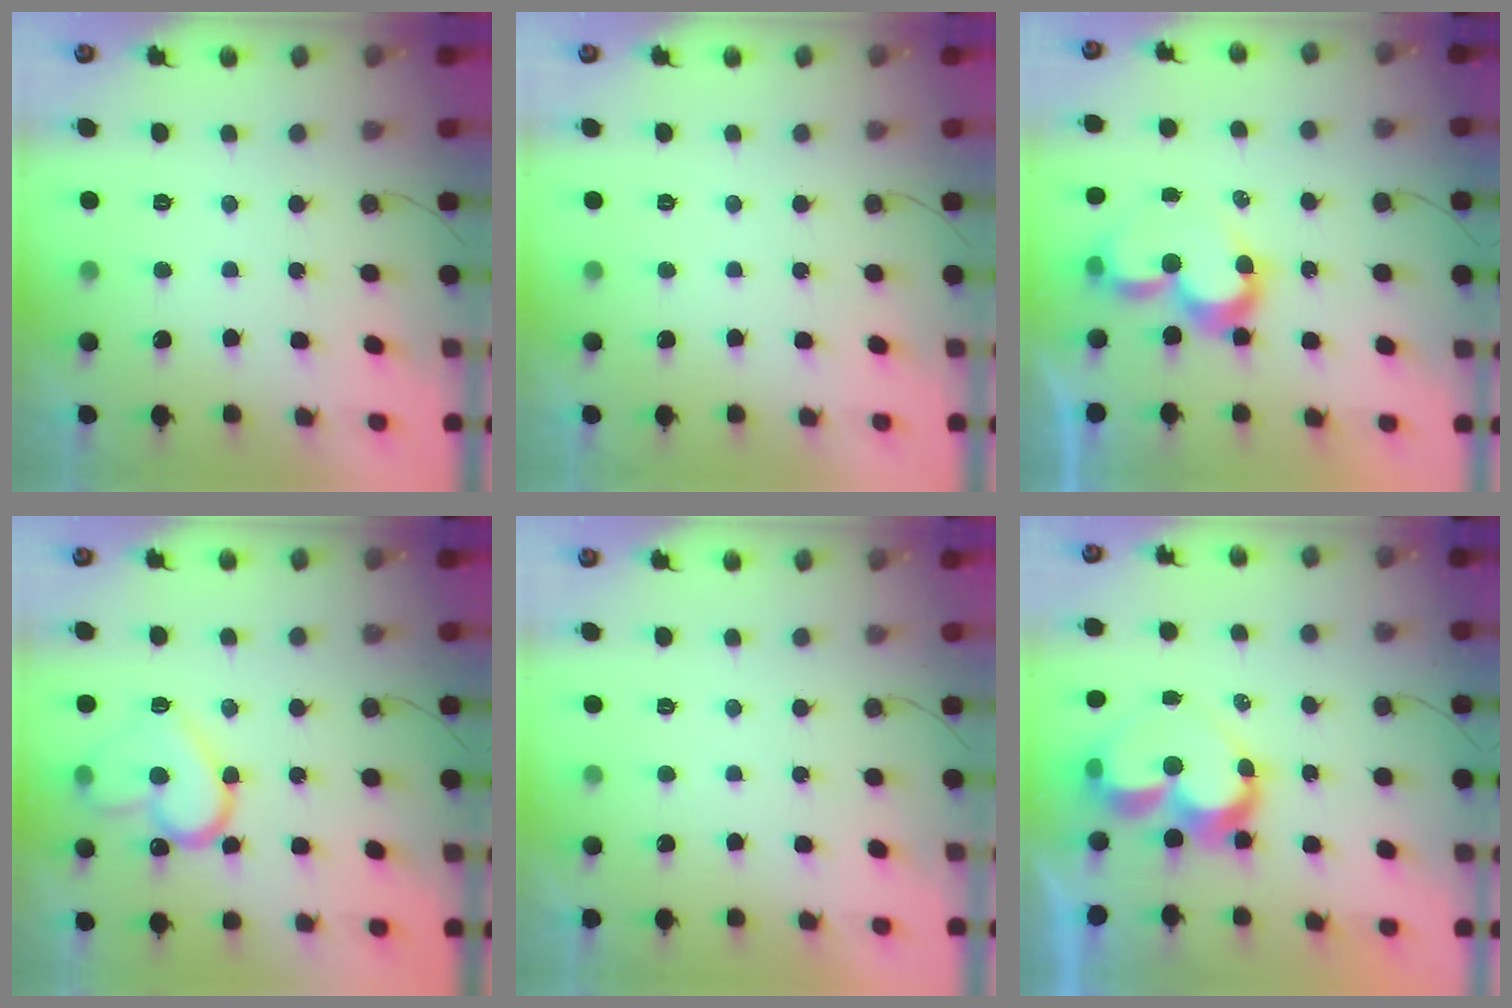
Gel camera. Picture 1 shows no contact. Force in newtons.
{"total": 0.0}
{"total": 8.4, "press": 8.3, "slide": 0.6}
{"total": 15.2, "press": 15.1, "slide": 1.5}
{"total": 1.8, "press": 1.7, "slide": 0.0}
{"total": 10.4, "press": 10.4, "slide": 0.7}